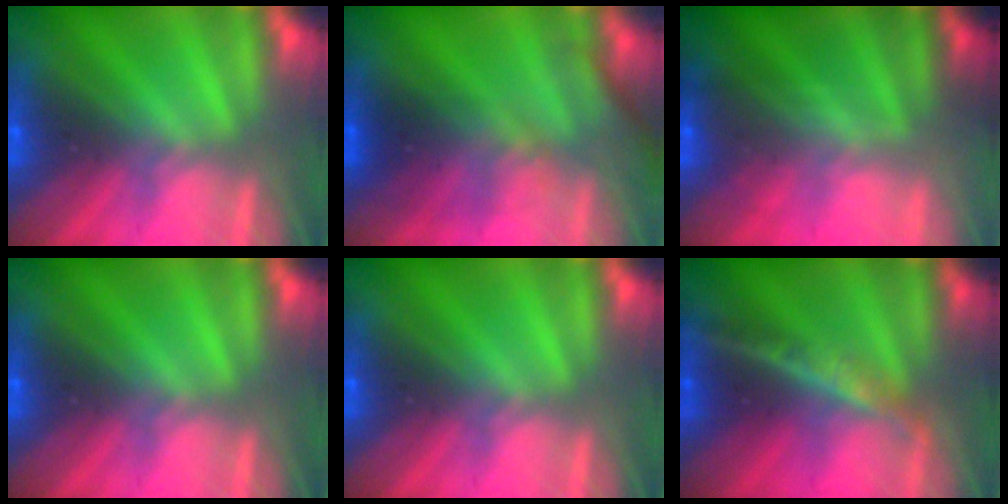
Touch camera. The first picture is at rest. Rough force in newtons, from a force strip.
{"total": 2.8}
{"total": 2.0}
{"total": 0.0}
{"total": 0.0}
{"total": 2.4}